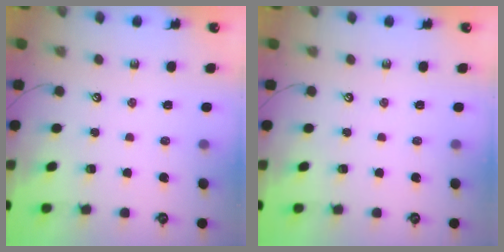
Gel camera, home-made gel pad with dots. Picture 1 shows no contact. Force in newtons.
{"total": 0.0}